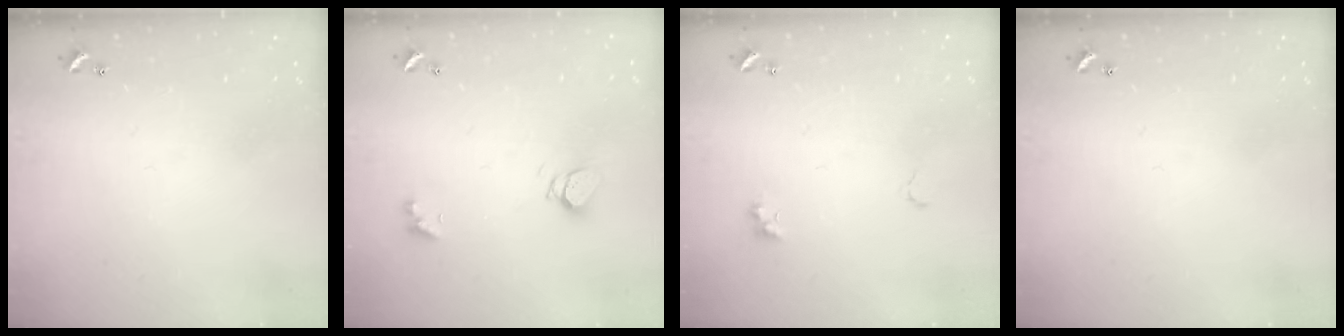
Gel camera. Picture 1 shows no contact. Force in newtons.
{"total": 3.0, "press": 2.9, "slide": 0.3}
{"total": 2.8, "press": 2.7, "slide": 0.6}
{"total": 0.0}